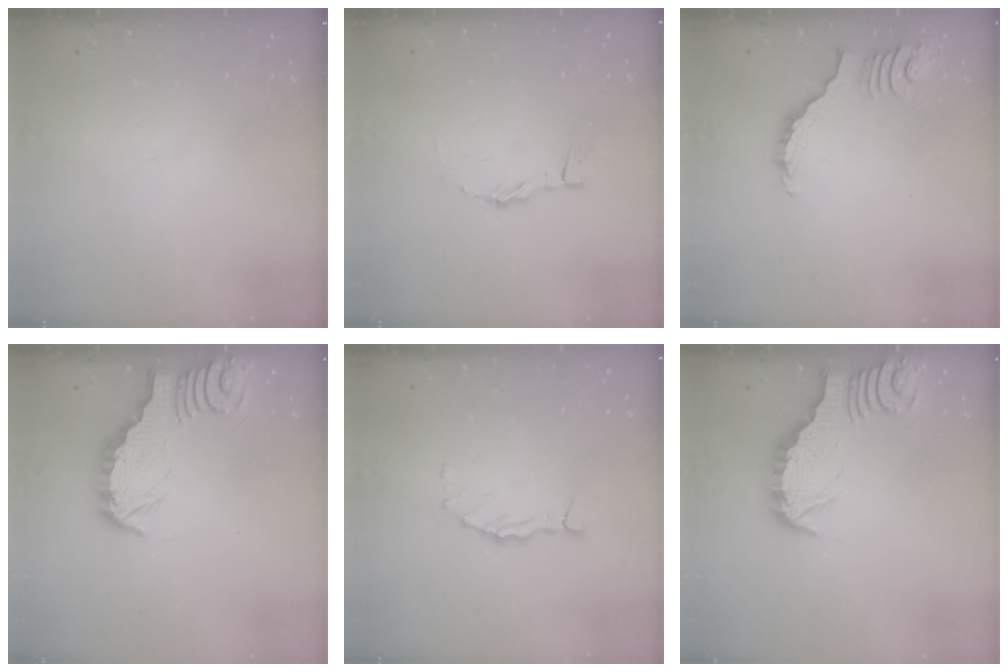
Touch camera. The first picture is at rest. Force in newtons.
{"total": 3.3, "press": 3.3, "slide": 0.4}
{"total": 3.6, "press": 3.5, "slide": 0.7}
{"total": 3.3, "press": 3.2, "slide": 0.3}
{"total": 2.1, "press": 2.0, "slide": 0.3}
{"total": 3.2, "press": 3.1, "slide": 0.4}